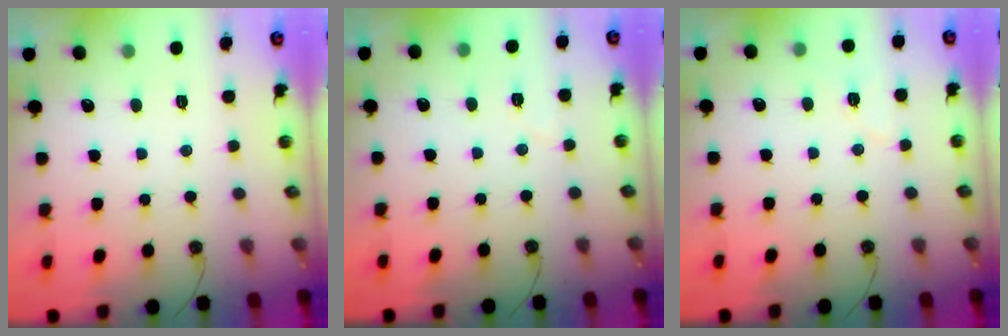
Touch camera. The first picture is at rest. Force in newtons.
{"total": 3.4, "press": 3.3, "slide": 0.9}
{"total": 7.7, "press": 3.2, "slide": 7.0}